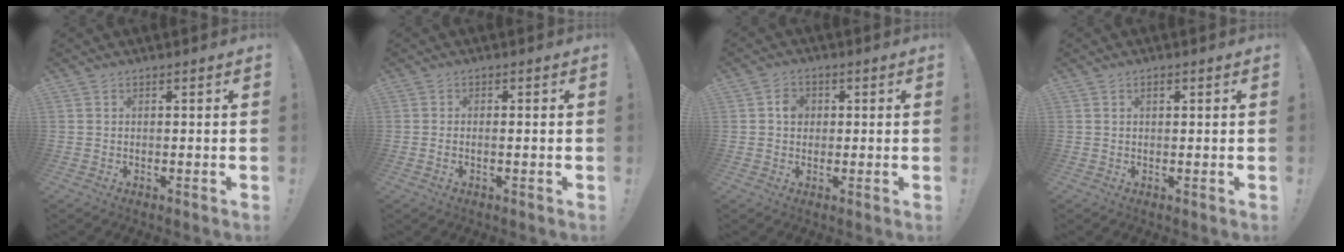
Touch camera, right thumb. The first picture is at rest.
{"total": 1.2, "force": [-0.5, 0.2, 1.1], "torque": [-0.027, 0.005, -0.007]}
{"total": 4.0, "force": [0.2, 3.4, 2.2], "torque": [-0.024, 0.004, 0.000]}
{"total": 0.8, "force": [0.4, 0.4, 0.6], "torque": [-0.011, 0.001, 0.006]}